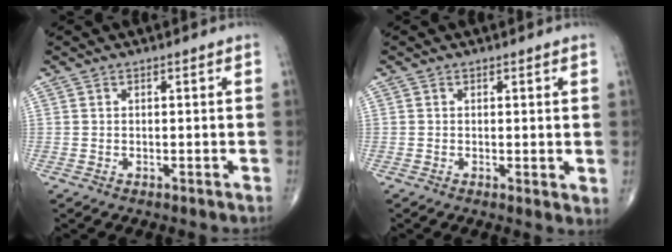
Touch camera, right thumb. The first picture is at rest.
{"total": 1.9, "force": [0.3, 0.7, 1.8], "torque": [-0.028, -0.009, 0.000]}